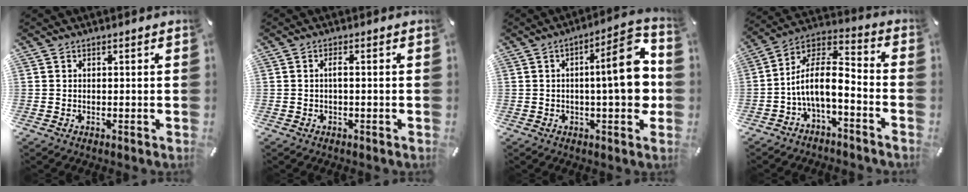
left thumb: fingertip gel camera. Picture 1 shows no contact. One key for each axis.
{"total": 1.8, "fx": -0.2, "fy": 0.2, "fz": 1.7, "tx": -0.033, "ty": 0.001, "tz": -0.005}
{"total": 15.7, "fx": 0.4, "fy": 4.8, "fz": 15.0, "tx": -0.182, "ty": -0.009, "tz": -0.004}
{"total": 10.6, "fx": -3.6, "fy": 4.8, "fz": 8.7, "tx": -0.177, "ty": 0.005, "tz": -0.068}